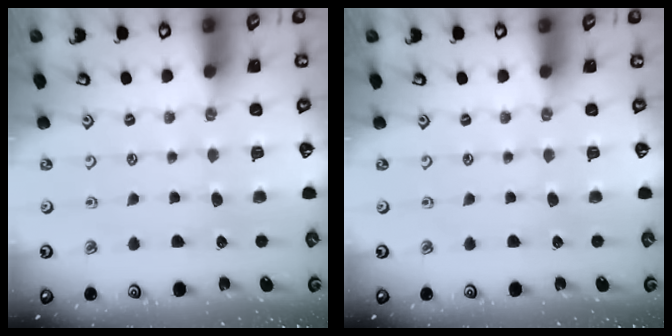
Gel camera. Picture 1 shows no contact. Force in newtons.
{"total": 0.0}